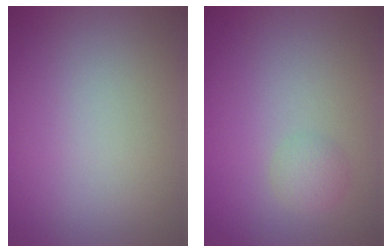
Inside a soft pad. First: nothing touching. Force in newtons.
{"total": 1.4, "press": 1.4, "slide": 0.1}